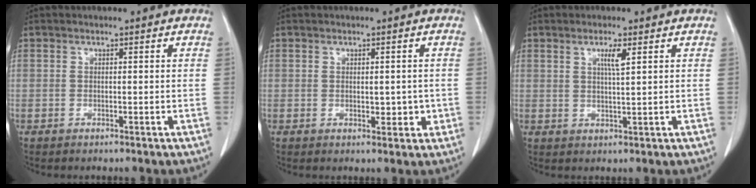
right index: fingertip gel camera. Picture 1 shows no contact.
{"total": 2.5, "force": [-0.2, 1.4, 2.1], "torque": [-0.024, -0.001, 0.004]}
{"total": 2.6, "force": [1.2, -0.1, 2.4], "torque": [-0.046, -0.003, 0.021]}